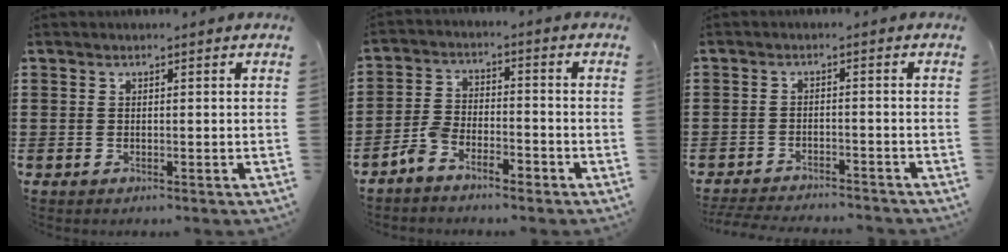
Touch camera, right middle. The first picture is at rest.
{"total": 4.7, "force": [-4.3, 1.2, 1.5], "torque": [-0.047, 0.006, -0.093]}
{"total": 3.4, "force": [-3.3, 0.1, 0.6], "torque": [-0.019, -0.004, -0.070]}